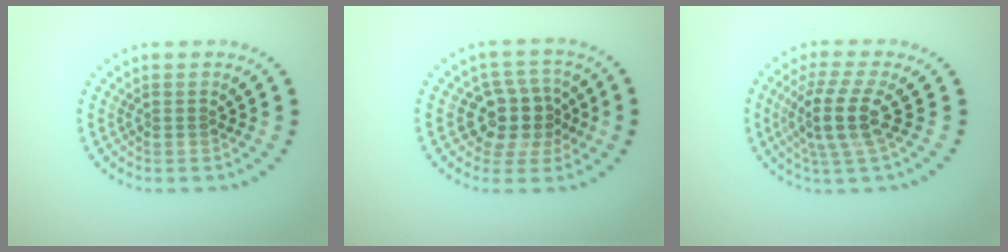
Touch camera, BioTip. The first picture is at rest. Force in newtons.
{"total": 4.4, "press": 3.8, "slide": 2.2}
{"total": 4.3, "press": 3.2, "slide": 2.8}